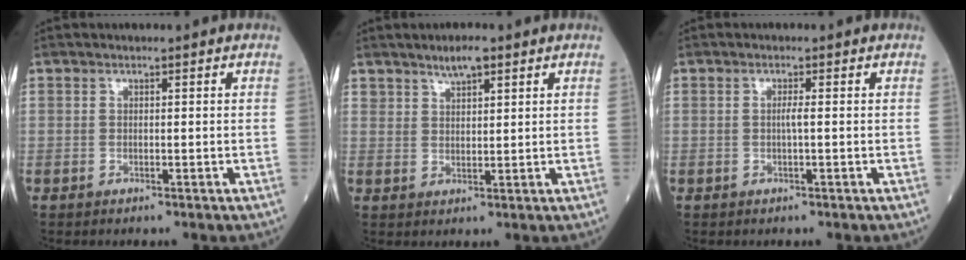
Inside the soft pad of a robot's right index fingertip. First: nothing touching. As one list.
[{"total": 3.6, "force": [2.7, 1.1, 2.2], "torque": [-0.039, 0.004, 0.047]}, {"total": 1.0, "force": [-0.1, -0.2, 1.0], "torque": [-0.021, -0.001, -0.002]}]